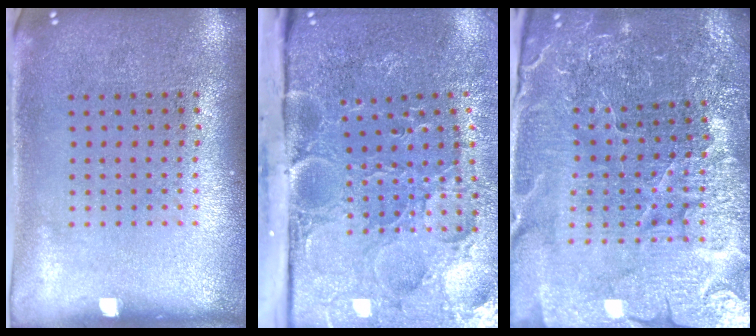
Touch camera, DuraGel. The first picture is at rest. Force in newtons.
{"total": 5.2, "press": 4.1, "slide": 3.2}
{"total": 4.9, "press": 4.7, "slide": 1.4}